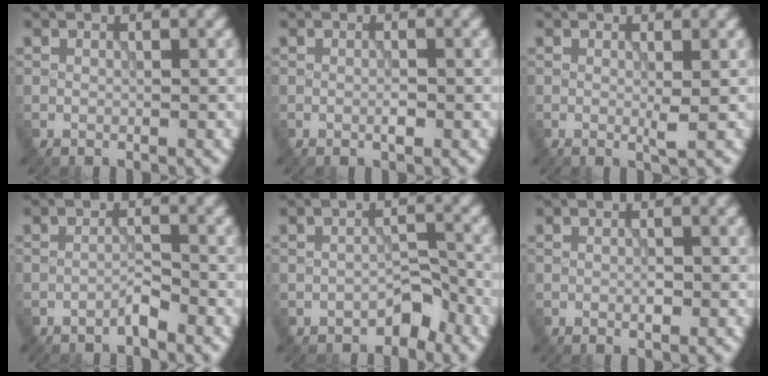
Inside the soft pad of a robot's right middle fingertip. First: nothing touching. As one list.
[{"total": 0.9, "force": [-0.3, 0.2, 0.8], "torque": [-0.016, -0.001, -0.005]}, {"total": 1.0, "force": [0.1, 0.0, 1.0], "torque": [-0.017, -0.004, -0.002]}, {"total": 1.2, "force": [-1.1, 0.1, 0.6], "torque": [-0.009, 0.006, -0.021]}, {"total": 2.3, "force": [-1.7, 1.1, 1.1], "torque": [-0.013, 0.009, -0.027]}, {"total": 0.8, "force": [-0.2, 0.3, 0.7], "torque": [-0.013, 0.000, -0.002]}]